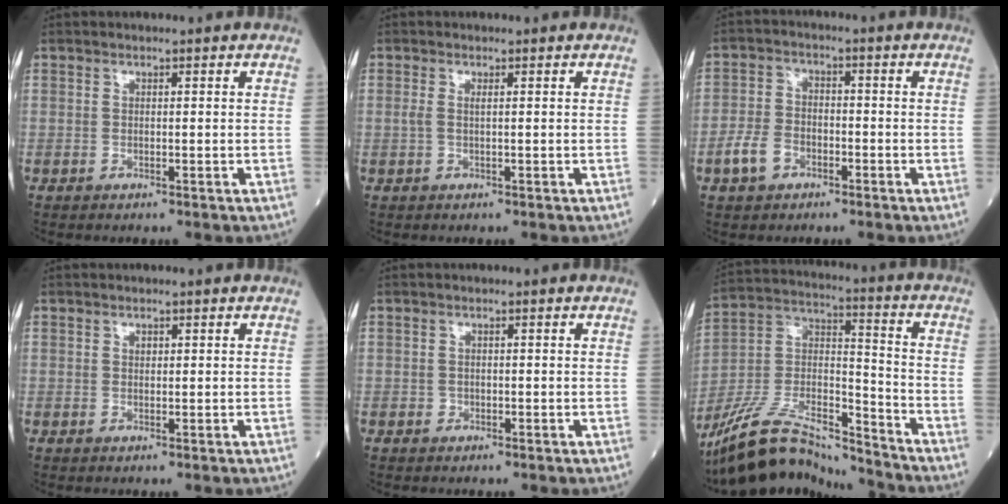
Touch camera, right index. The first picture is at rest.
{"total": 1.2, "force": [0.3, 0.3, 1.1], "torque": [-0.035, 0.005, 0.006]}
{"total": 5.2, "force": [-2.7, 3.5, 2.8], "torque": [-0.067, 0.009, -0.051]}
{"total": 0.6, "force": [0.3, 0.4, 0.4], "torque": [-0.005, -0.001, 0.005]}
{"total": 0.6, "force": [-0.2, 0.6, 0.1], "torque": [0.001, 0.004, -0.004]}
{"total": 16.6, "force": [-15.2, 2.5, 6.1], "torque": [-0.116, 0.027, -0.280]}